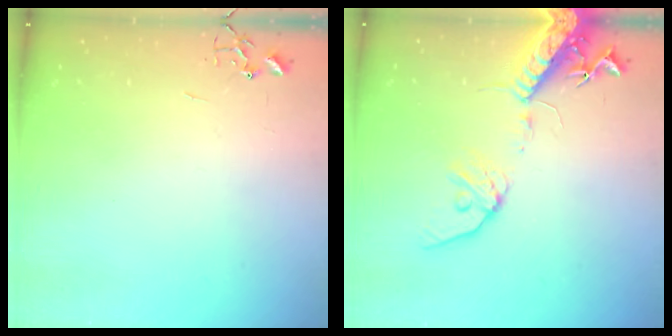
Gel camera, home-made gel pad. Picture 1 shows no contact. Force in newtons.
{"total": 16.6, "press": 16.2, "slide": 3.5}